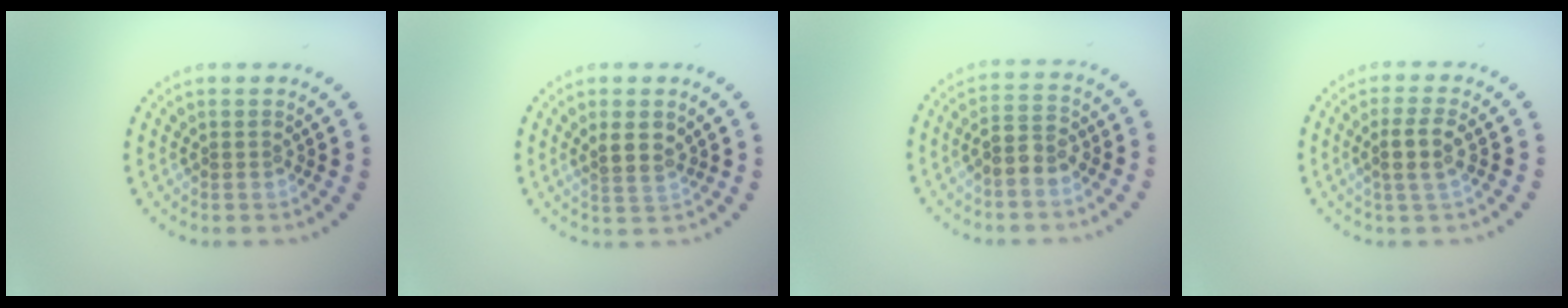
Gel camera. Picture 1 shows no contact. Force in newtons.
{"total": 2.5, "press": 2.2, "slide": 1.1}
{"total": 2.6, "press": 2.5, "slide": 0.7}
{"total": 2.5, "press": 2.2, "slide": 1.2}